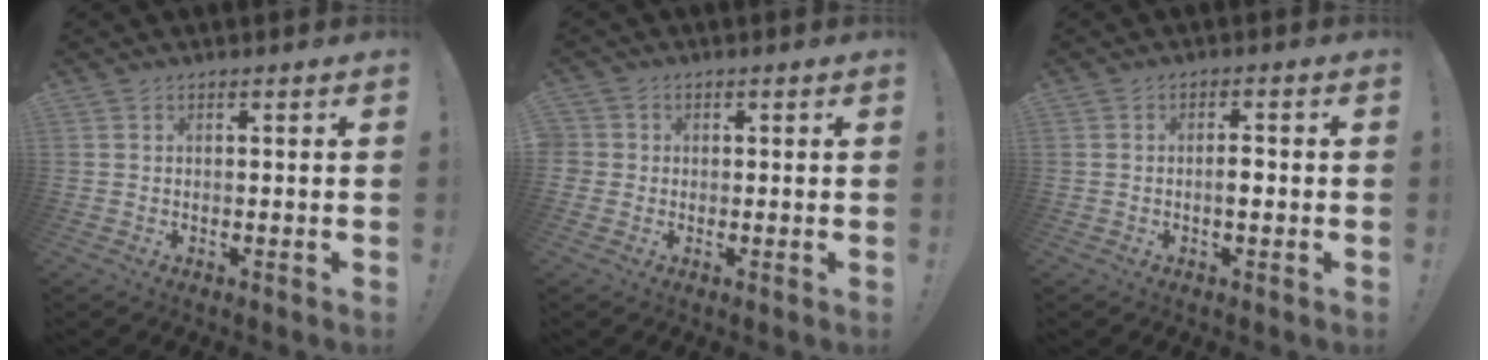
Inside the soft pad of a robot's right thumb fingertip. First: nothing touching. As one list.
[{"total": 2.1, "force": [-0.2, 2.0, 0.5], "torque": [-0.009, 0.006, -0.004]}, {"total": 3.1, "force": [-0.8, 1.0, 2.8], "torque": [-0.035, -0.001, -0.019]}]